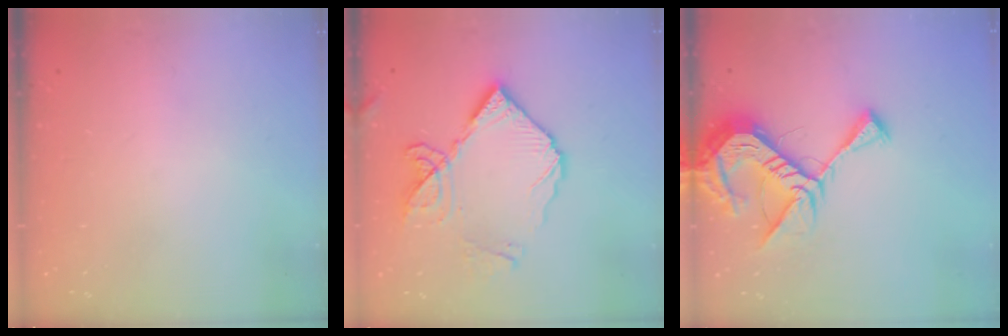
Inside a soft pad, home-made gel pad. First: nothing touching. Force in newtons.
{"total": 14.1, "press": 14.0, "slide": 1.1}
{"total": 14.7, "press": 14.6, "slide": 1.4}